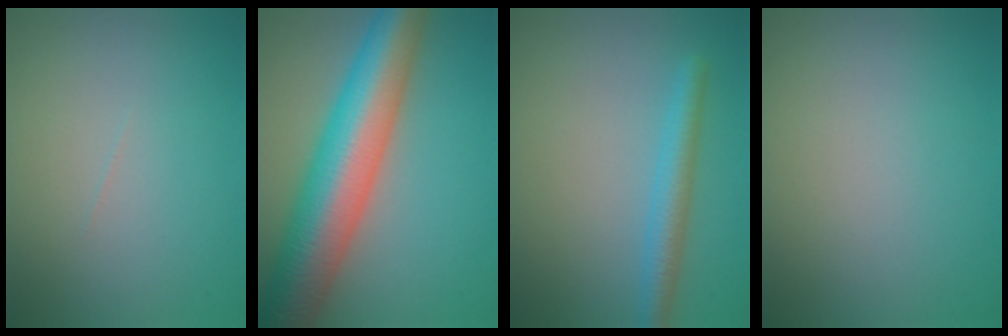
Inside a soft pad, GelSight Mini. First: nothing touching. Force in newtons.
{"total": 11.8, "press": 11.8, "slide": 0.4}
{"total": 2.8, "press": 2.8, "slide": 0.1}
{"total": 0.0}